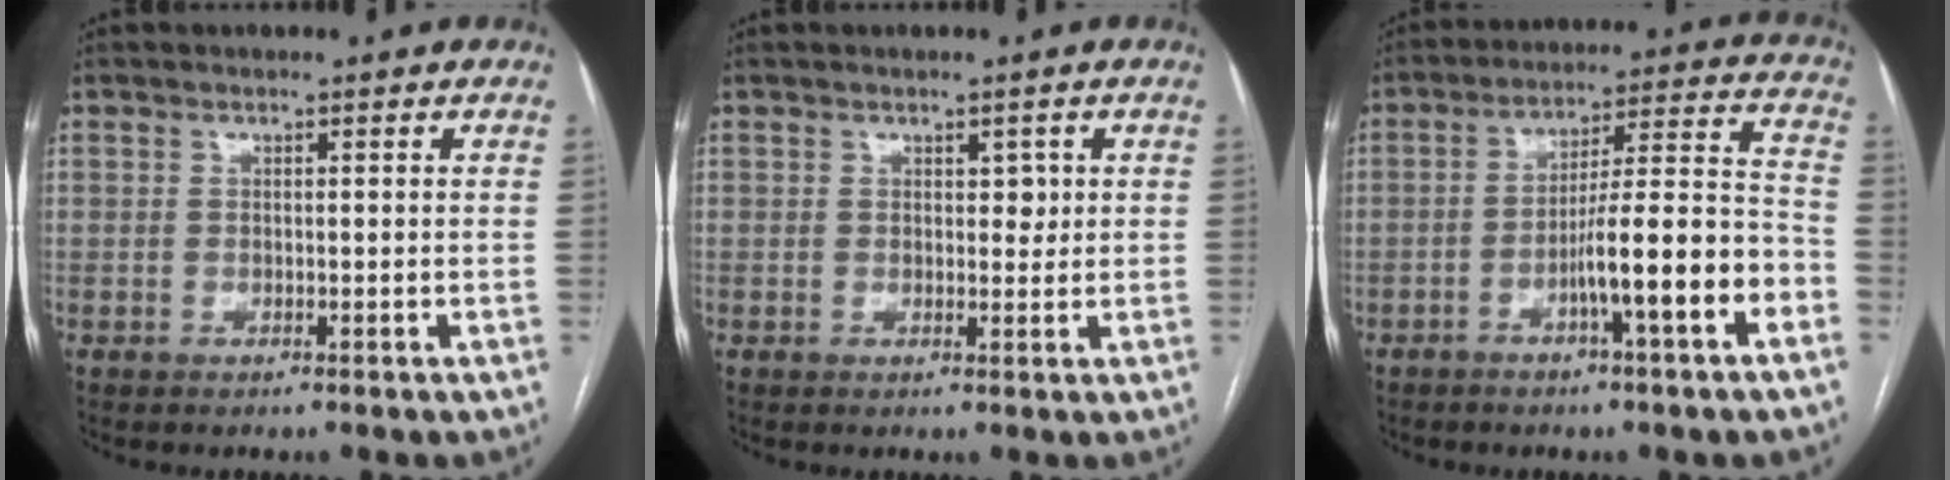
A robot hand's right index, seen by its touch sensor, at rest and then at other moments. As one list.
[{"total": 1.9, "force": [0.6, 1.1, 1.4], "torque": [-0.014, -0.001, 0.008]}, {"total": 12.5, "force": [-5.3, 0.3, 11.4], "torque": [-0.175, 0.015, -0.082]}]